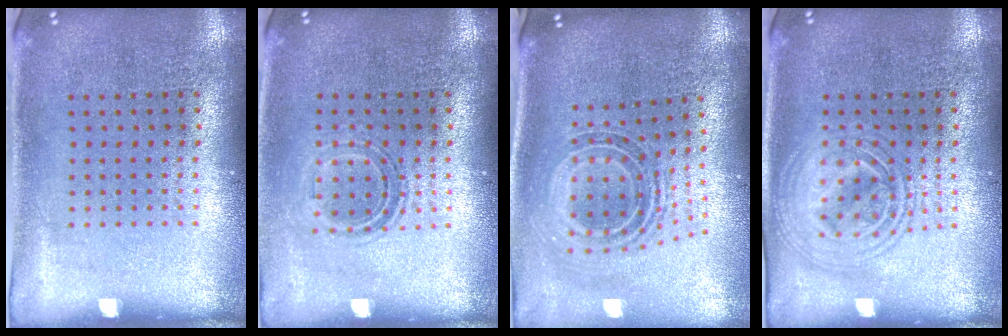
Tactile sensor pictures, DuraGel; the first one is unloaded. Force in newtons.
{"total": 1.0, "press": 0.9, "slide": 0.4}
{"total": 1.2, "press": 1.0, "slide": 0.7}
{"total": 2.4, "press": 2.4, "slide": 0.2}